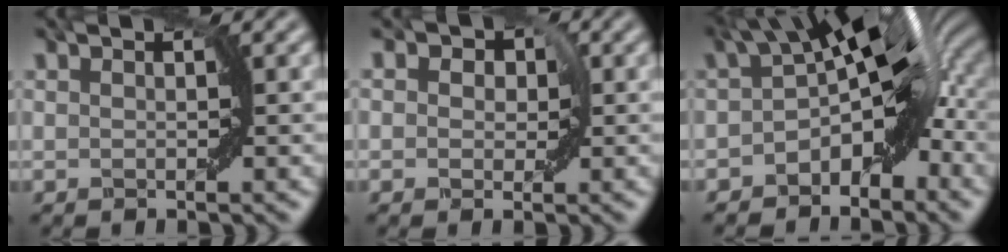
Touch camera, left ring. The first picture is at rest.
{"total": 2.5, "force": [0.6, 2.3, 0.9], "torque": [0.010, 0.004, -0.009]}
{"total": 6.9, "force": [-1.6, 3.9, 5.5], "torque": [-0.066, 0.014, -0.040]}